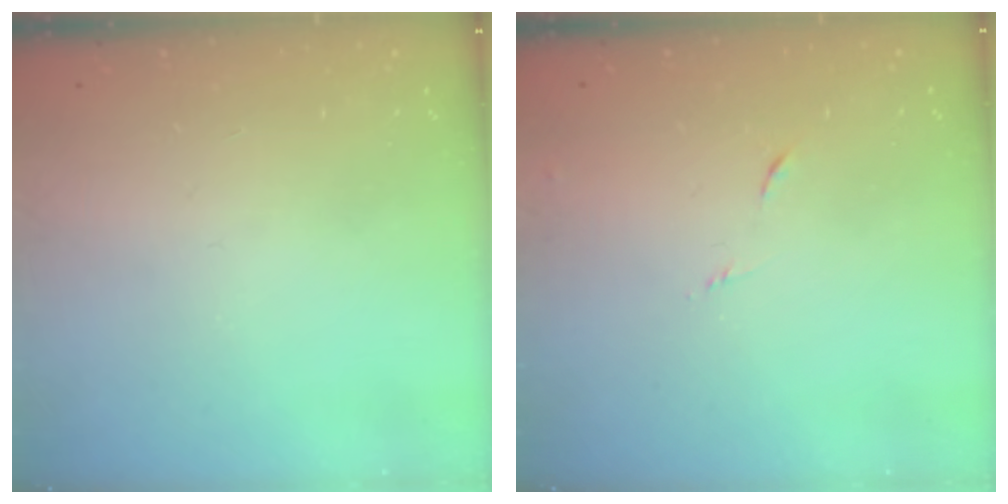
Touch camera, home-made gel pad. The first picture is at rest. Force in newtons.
{"total": 5.9, "press": 5.9, "slide": 0.6}